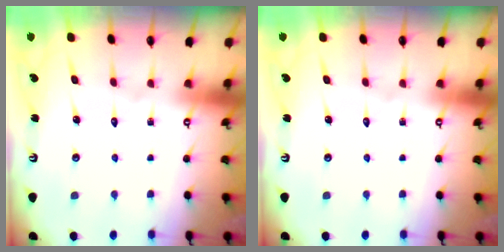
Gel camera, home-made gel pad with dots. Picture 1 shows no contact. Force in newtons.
{"total": 0.0}